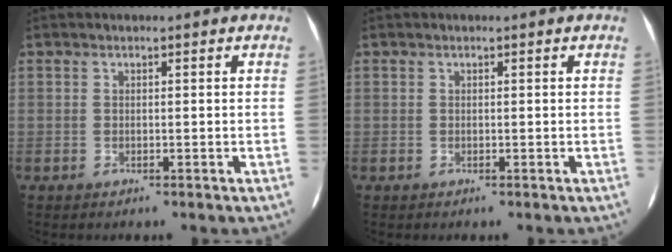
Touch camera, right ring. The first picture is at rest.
{"total": 0.0}